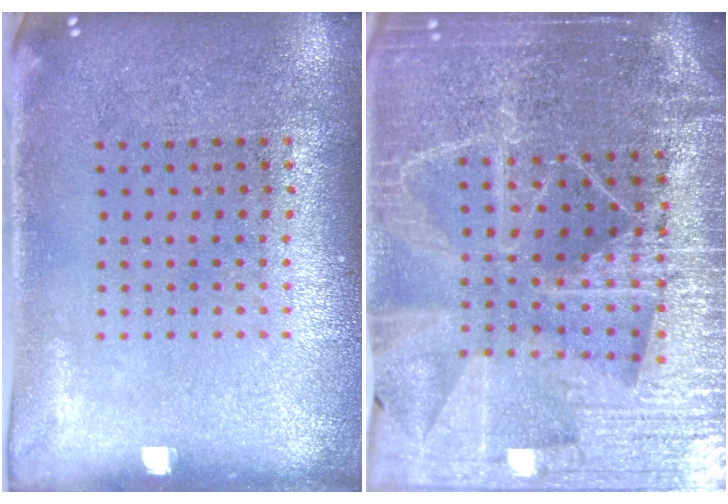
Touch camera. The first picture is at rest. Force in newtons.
{"total": 5.4, "press": 4.8, "slide": 2.5}